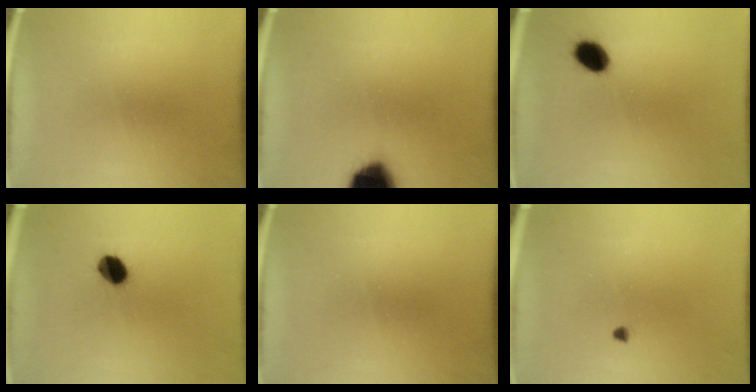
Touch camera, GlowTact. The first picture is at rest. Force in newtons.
{"total": 17.6}
{"total": 7.0}
{"total": 7.5}
{"total": 0.0}
{"total": 0.7}